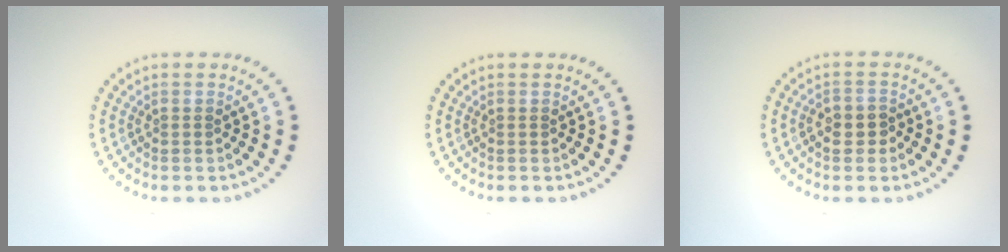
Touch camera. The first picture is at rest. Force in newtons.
{"total": 0.0}
{"total": 2.0, "press": 1.9, "slide": 0.5}